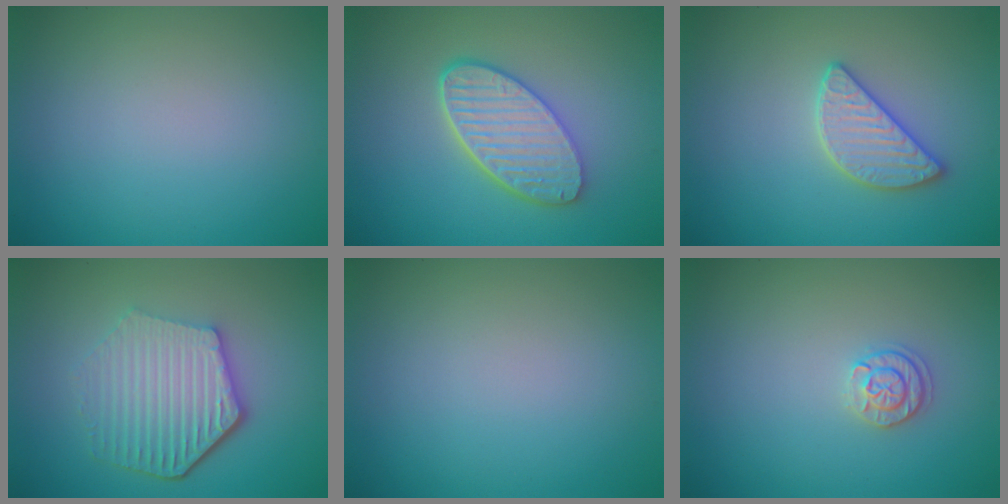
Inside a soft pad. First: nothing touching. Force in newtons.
{"total": 5.5, "press": 4.4, "slide": 3.3}
{"total": 2.8, "press": 2.8, "slide": 0.5}
{"total": 6.1, "press": 4.5, "slide": 4.0}
{"total": 0.0}
{"total": 1.8, "press": 1.7, "slide": 0.4}